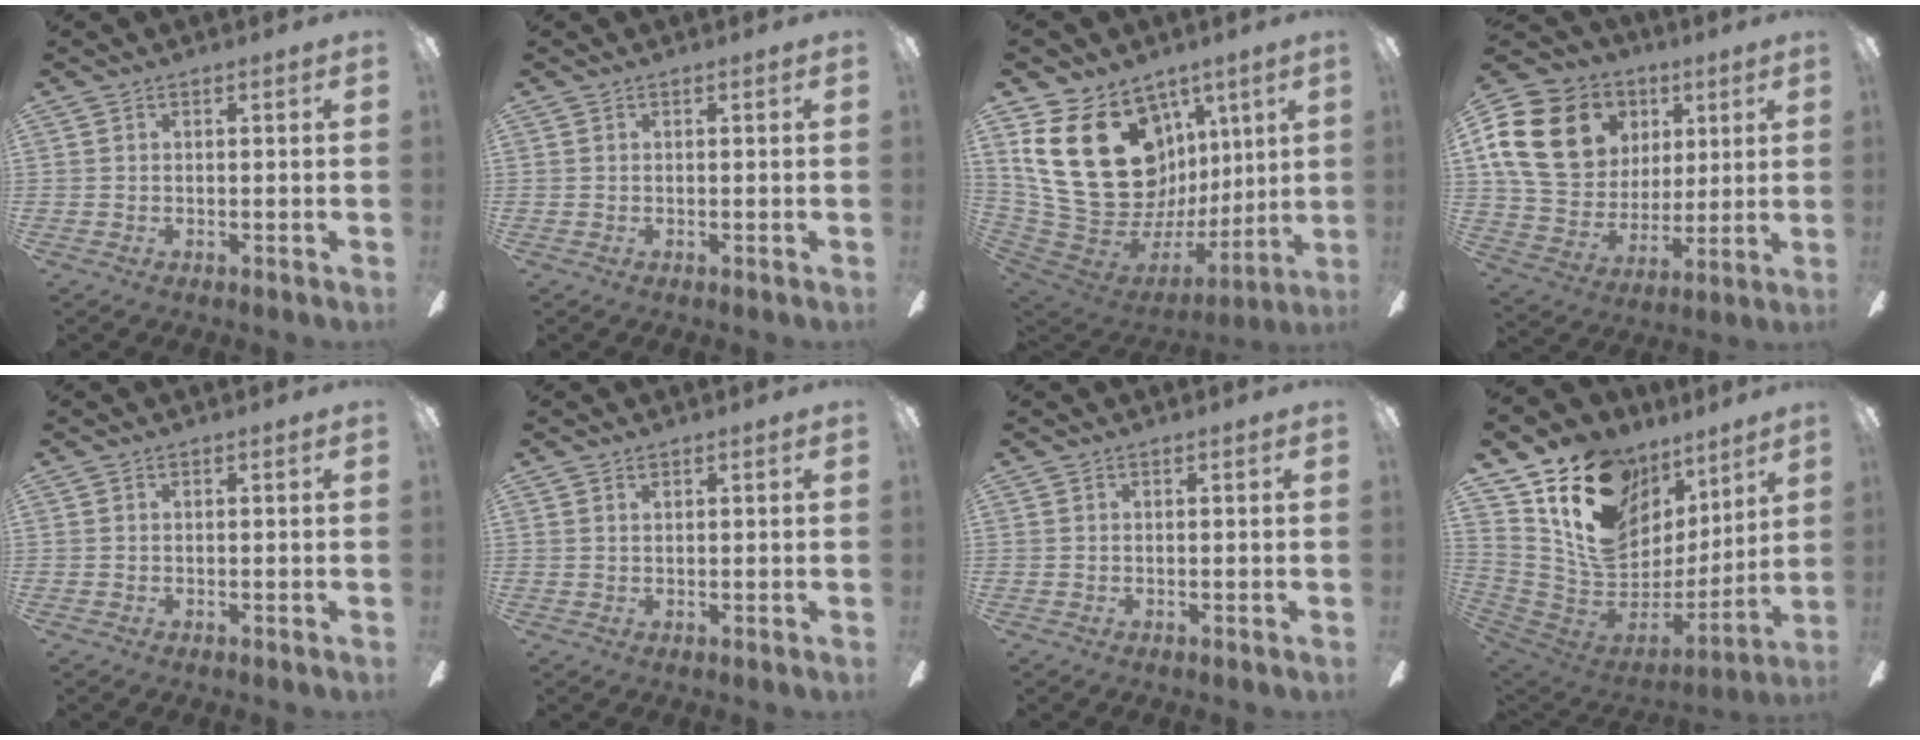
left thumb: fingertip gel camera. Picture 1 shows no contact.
{"total": 0.0}
{"total": 30.6, "force": [8.1, 22.5, 19.0], "torque": [-0.387, -0.040, 0.191]}
{"total": 20.7, "force": [7.5, 16.3, 10.4], "torque": [-0.204, -0.002, 0.148]}
{"total": 0.0}
{"total": 0.9, "force": [0.6, 0.5, 0.4], "torque": [-0.010, 0.002, 0.010]}
{"total": 0.0}
{"total": 18.3, "force": [10.5, 12.6, 8.0], "torque": [-0.138, -0.074, 0.202]}